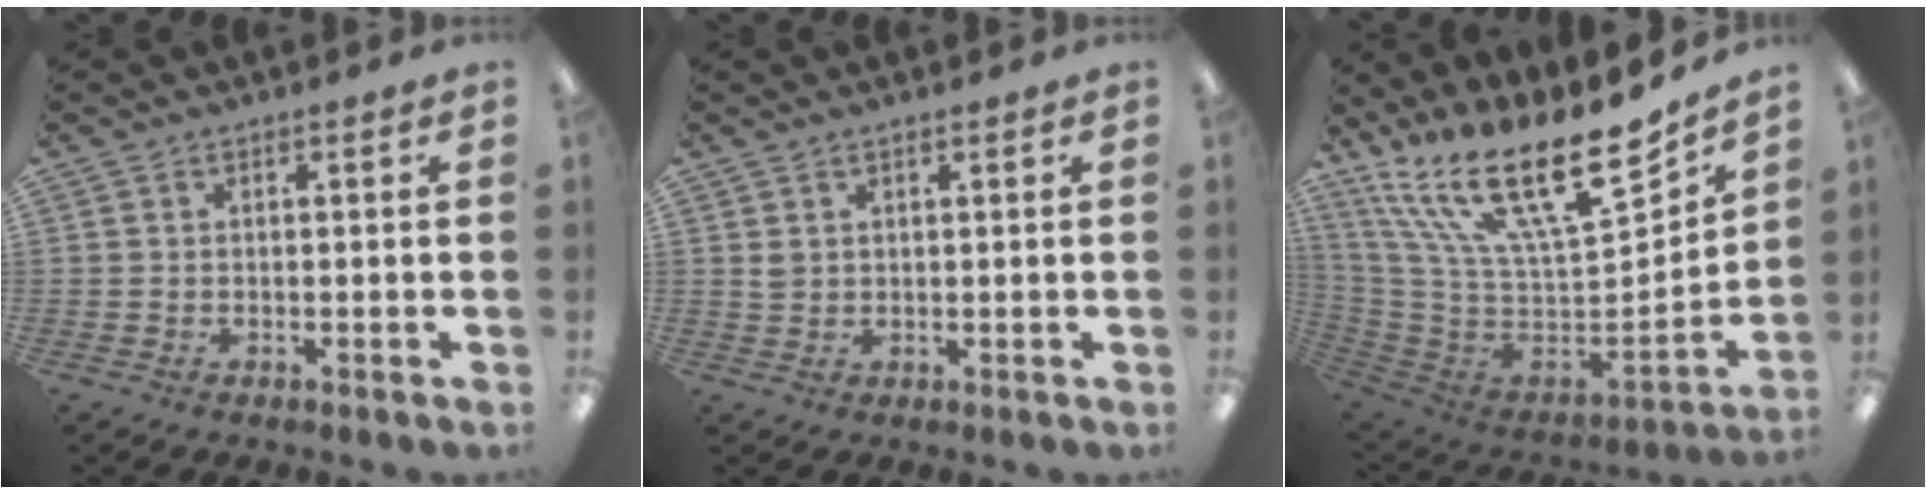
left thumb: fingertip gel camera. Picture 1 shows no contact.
{"total": 1.5, "force": [1.0, 0.9, 0.6], "torque": [-0.015, 0.001, 0.019]}
{"total": 25.2, "force": [15.3, 8.7, 18.0], "torque": [-0.317, -0.109, 0.269]}